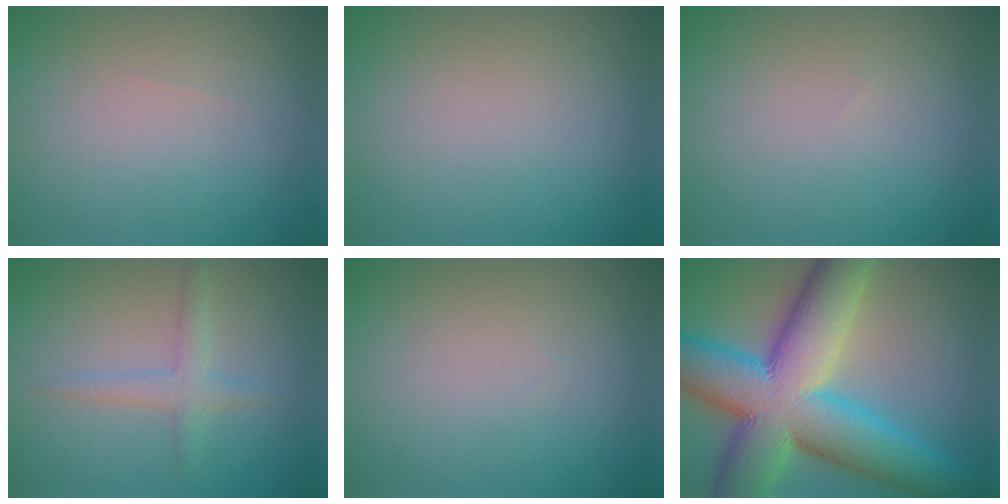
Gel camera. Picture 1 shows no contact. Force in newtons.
{"total": 0.0}
{"total": 0.0}
{"total": 2.0, "press": 2.0, "slide": 0.1}
{"total": 0.0}
{"total": 15.9, "press": 15.9, "slide": 0.5}